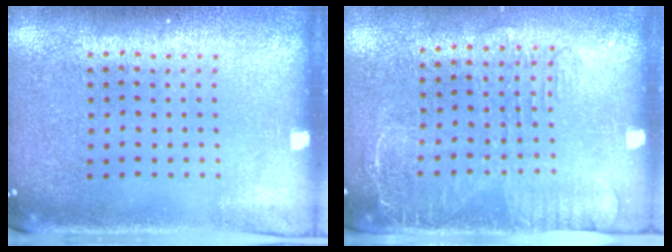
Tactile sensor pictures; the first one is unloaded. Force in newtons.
{"total": 1.6, "press": 1.2, "slide": 1.1}